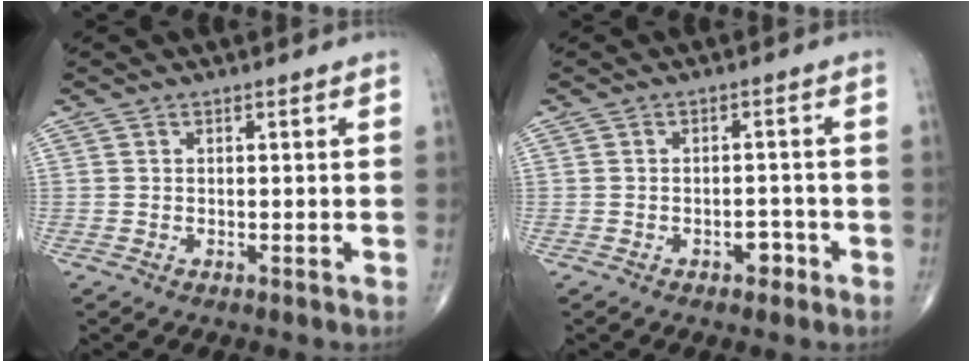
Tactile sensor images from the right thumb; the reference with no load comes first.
{"total": 2.7, "force": [-1.5, 1.7, 1.5], "torque": [-0.009, 0.011, -0.020]}